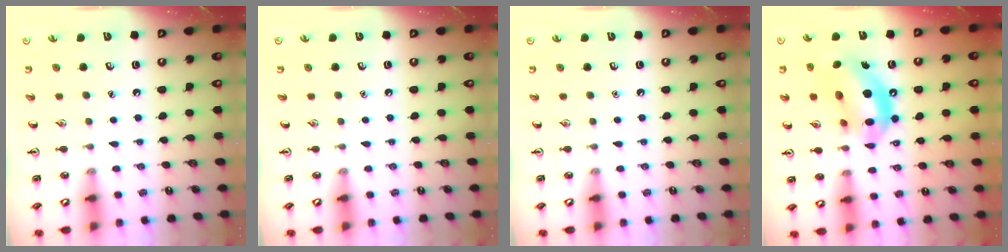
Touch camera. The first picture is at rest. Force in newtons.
{"total": 0.0}
{"total": 0.0}
{"total": 14.8, "press": 14.2, "slide": 4.3}